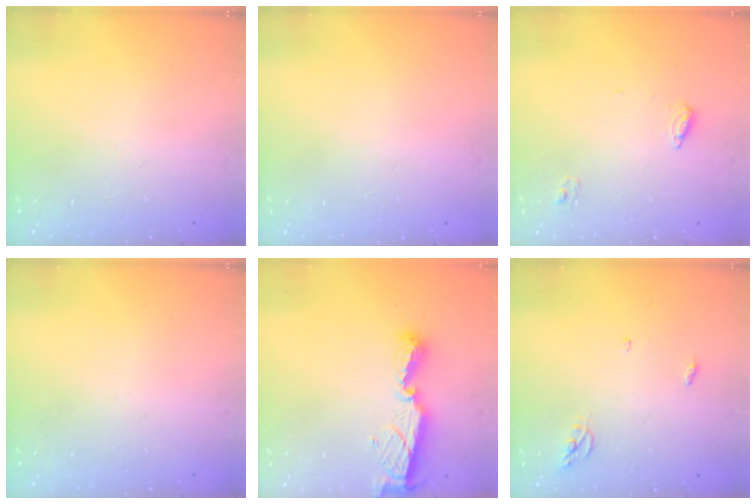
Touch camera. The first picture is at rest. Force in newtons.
{"total": 0.8, "press": 0.8, "slide": 0.1}
{"total": 7.0, "press": 7.0, "slide": 0.5}
{"total": 0.0}
{"total": 8.9, "press": 8.9, "slide": 0.1}
{"total": 3.9, "press": 3.8, "slide": 0.3}